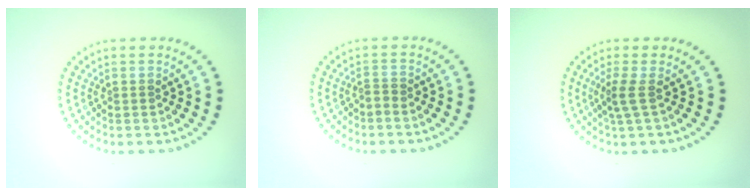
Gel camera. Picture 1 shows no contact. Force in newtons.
{"total": 0.5, "press": 0.2, "slide": 0.5}
{"total": 1.9, "press": 1.2, "slide": 1.4}